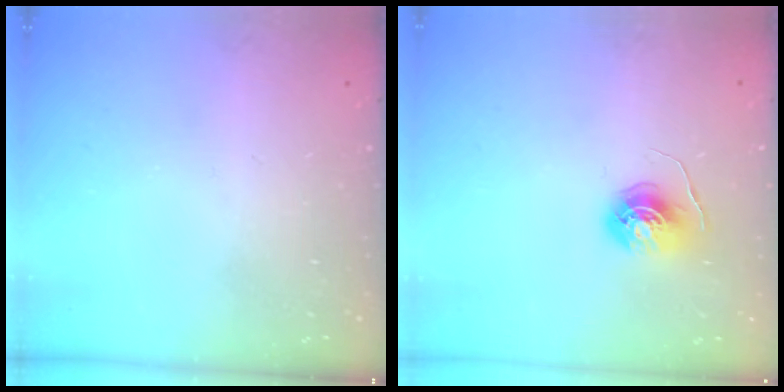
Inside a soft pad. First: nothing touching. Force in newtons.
{"total": 5.5, "press": 5.5, "slide": 0.3}